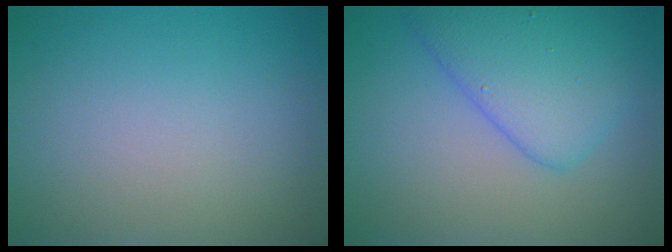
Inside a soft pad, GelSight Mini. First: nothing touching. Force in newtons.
{"total": 5.6, "press": 5.6, "slide": 0.2}